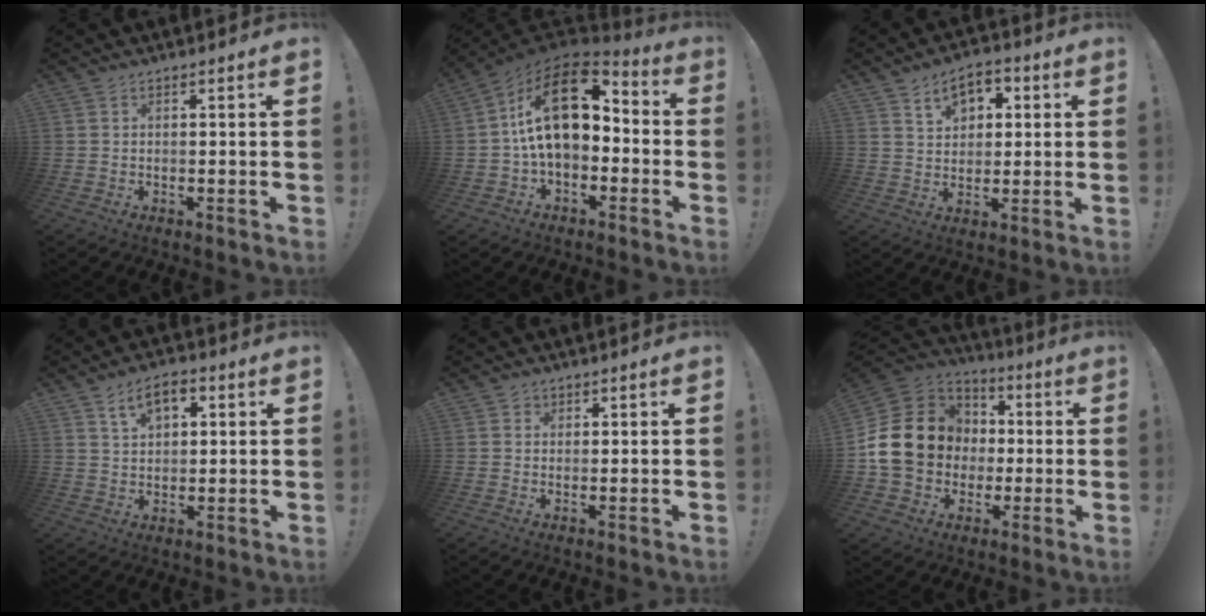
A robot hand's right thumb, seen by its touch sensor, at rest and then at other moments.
{"total": 19.5, "force": [4.1, 10.6, 15.9], "torque": [-0.272, -0.006, 0.074]}
{"total": 8.5, "force": [4.0, 6.1, 4.3], "torque": [-0.056, -0.013, 0.073]}
{"total": 7.8, "force": [3.6, 4.5, 5.3], "torque": [-0.079, -0.002, 0.065]}
{"total": 1.3, "force": [0.5, 1.2, 0.2], "torque": [0.004, -0.001, 0.007]}
{"total": 19.3, "force": [1.2, 16.6, 9.9], "torque": [-0.166, 0.018, 0.052]}